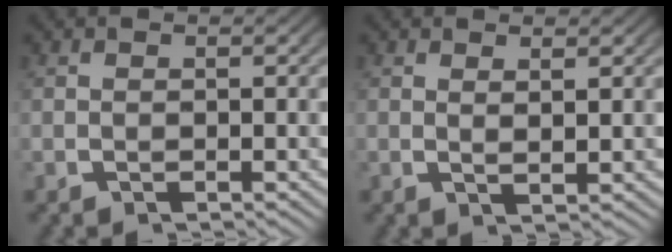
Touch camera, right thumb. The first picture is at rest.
{"total": 1.3, "force": [0.9, 0.1, 0.9], "torque": [-0.015, -0.006, 0.021]}